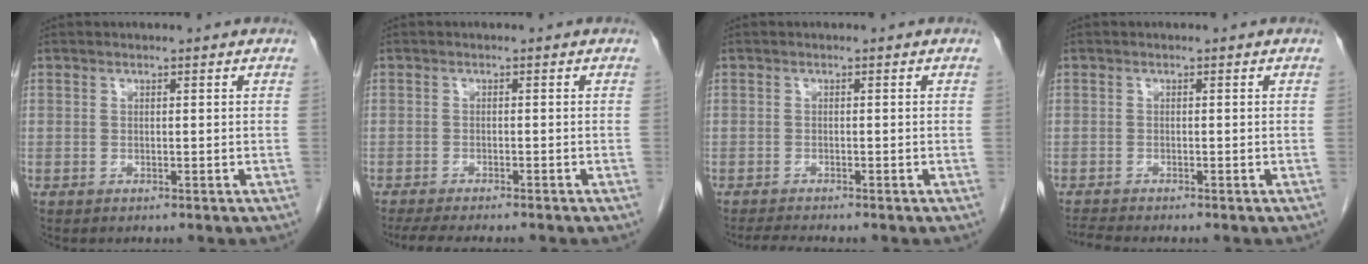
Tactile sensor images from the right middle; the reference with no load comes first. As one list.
[{"total": 8.3, "force": [-7.1, 1.1, 4.3], "torque": [-0.055, -0.012, -0.102]}, {"total": 2.0, "force": [-1.9, -0.5, 0.6], "torque": [-0.017, -0.011, -0.036]}, {"total": 1.7, "force": [-1.6, -0.7, 0.1], "torque": [-0.010, -0.012, -0.032]}]